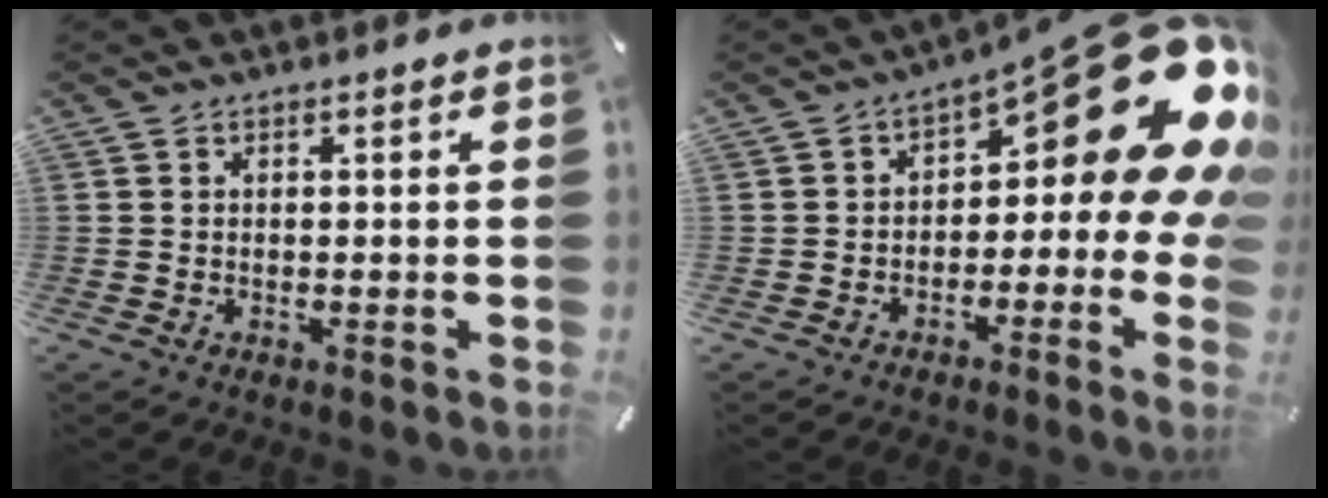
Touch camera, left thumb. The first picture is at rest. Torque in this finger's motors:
{"motor_torque": [2.75, 1.76, 2.77, 0.00, 0.38]}